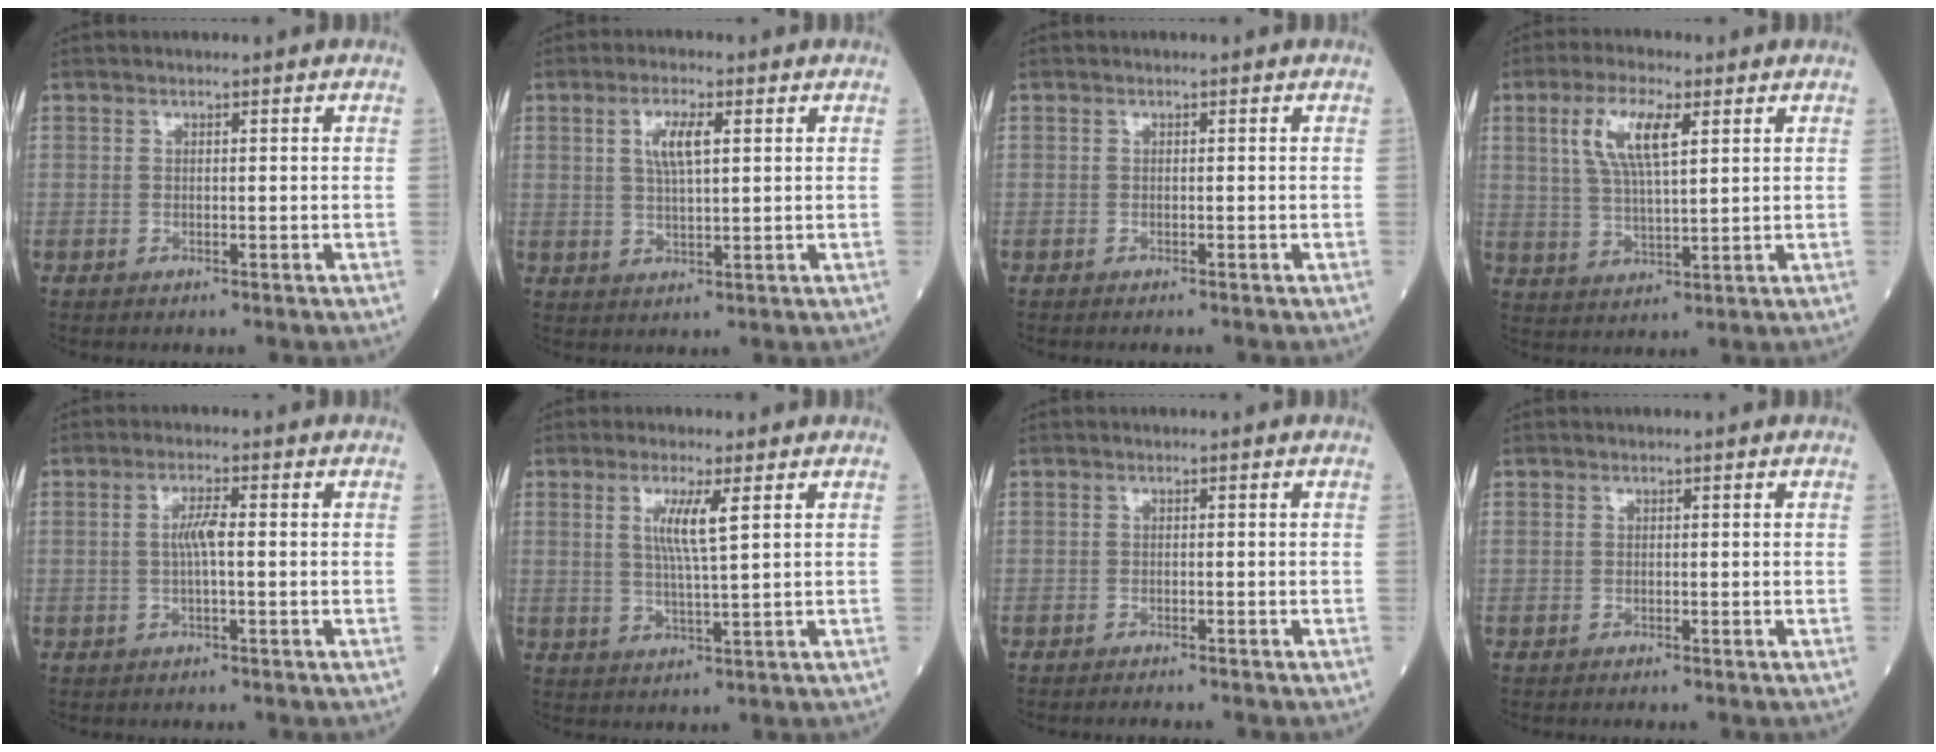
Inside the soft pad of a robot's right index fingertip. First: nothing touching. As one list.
[{"total": 4.7, "force": [1.5, 1.1, 4.4], "torque": [-0.088, 0.005, 0.031]}, {"total": 1.1, "force": [-1.0, 0.0, 0.4], "torque": [-0.004, 0.000, -0.012]}, {"total": 8.2, "force": [3.2, 2.1, 7.3], "torque": [-0.150, 0.011, 0.064]}, {"total": 3.2, "force": [0.1, 0.3, 3.2], "torque": [-0.064, 0.004, 0.000]}, {"total": 5.0, "force": [1.7, -0.2, 4.7], "torque": [-0.092, -0.003, 0.033]}, {"total": 2.4, "force": [-2.3, 0.0, 0.8], "torque": [-0.009, -0.003, -0.028]}, {"total": 0.0}]